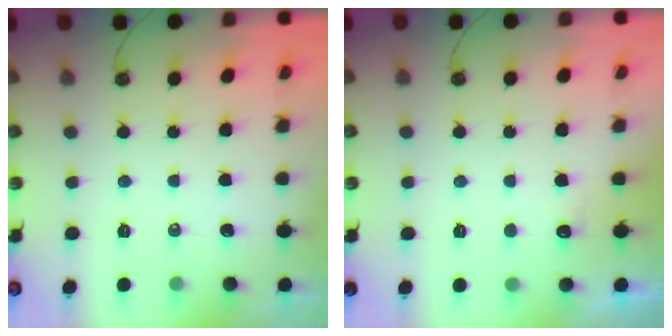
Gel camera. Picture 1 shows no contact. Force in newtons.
{"total": 3.1, "press": 2.9, "slide": 1.0}